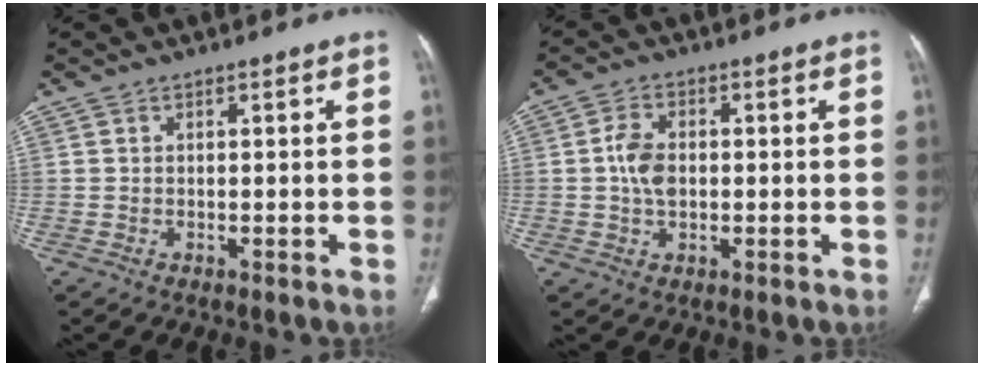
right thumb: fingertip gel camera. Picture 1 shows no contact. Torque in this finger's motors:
{"motor_torque": [0.89, 1.30, 0.92, -0.11, 0.14]}